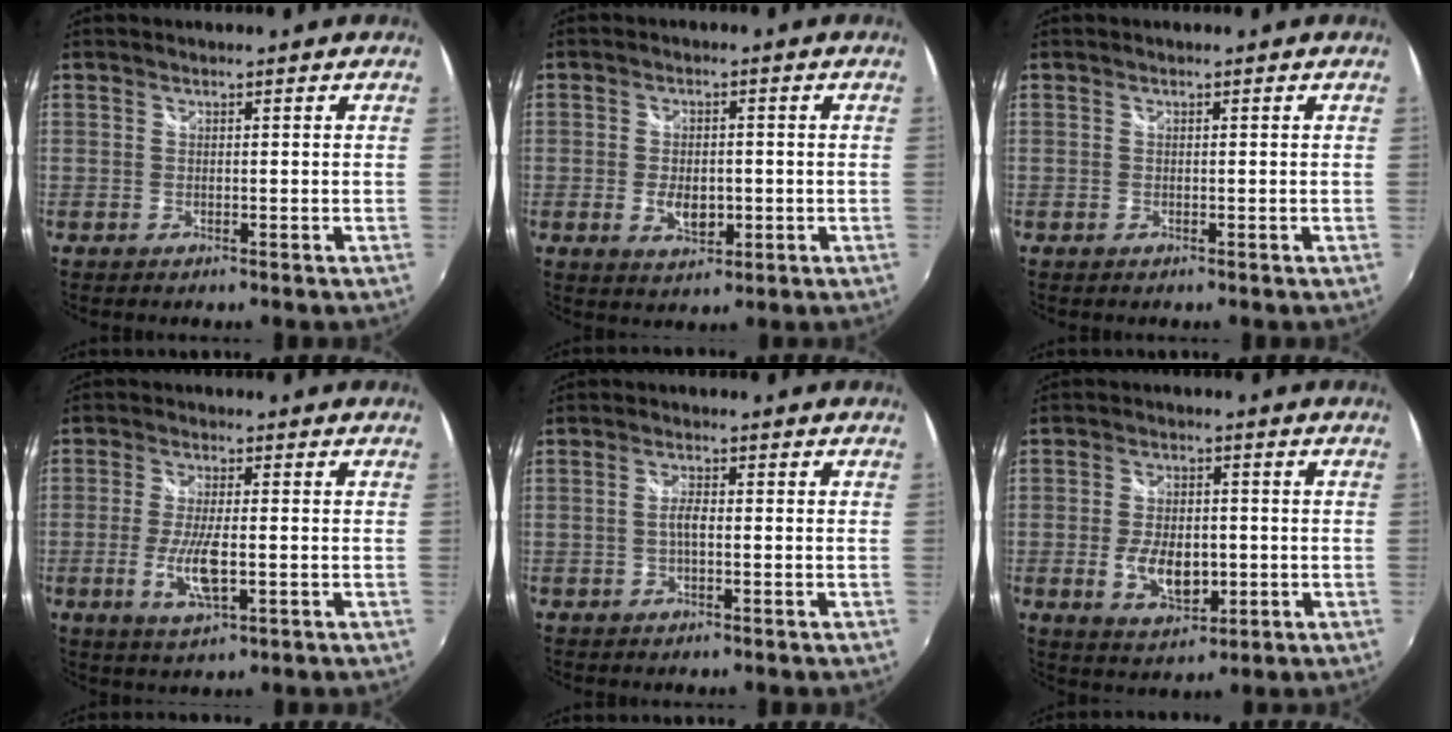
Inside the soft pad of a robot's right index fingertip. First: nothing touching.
{"total": 5.3, "force": [-1.2, 3.3, 4.0], "torque": [-0.078, -0.006, -0.017]}
{"total": 0.0}
{"total": 7.5, "force": [-1.8, 2.0, 7.0], "torque": [-0.142, -0.011, -0.035]}
{"total": 2.4, "force": [-0.4, 0.8, 2.2], "torque": [-0.044, 0.003, -0.008]}
{"total": 8.6, "force": [-1.7, 5.0, 6.7], "torque": [-0.135, -0.008, -0.023]}